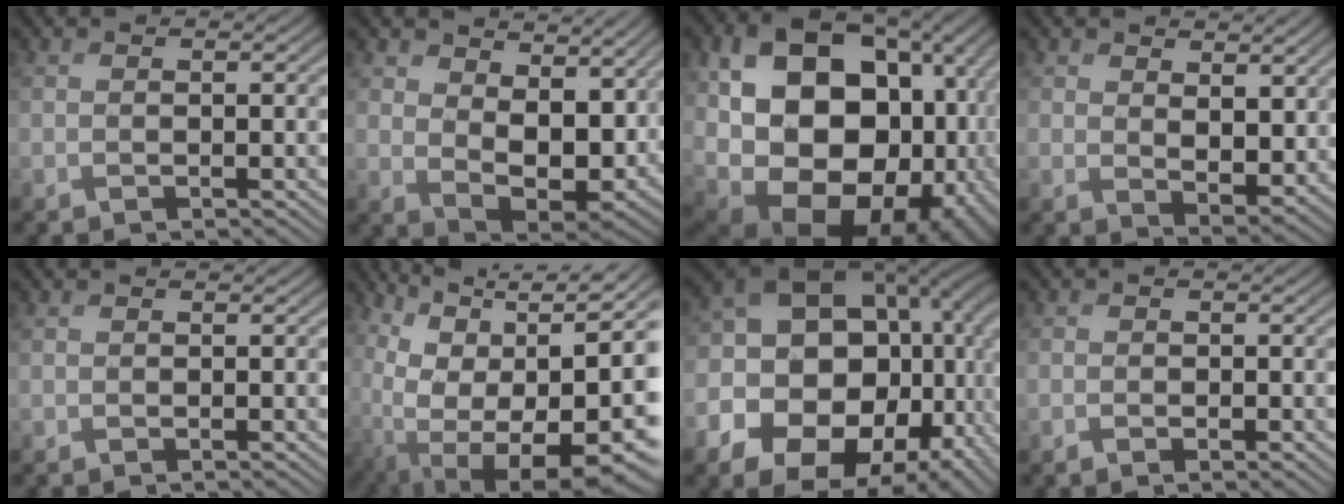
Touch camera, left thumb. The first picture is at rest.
{"total": 9.4, "force": [4.1, 5.4, 6.6], "torque": [-0.140, -0.012, 0.091]}
{"total": 22.3, "force": [-1.4, 16.0, 15.5], "torque": [-0.309, -0.047, 0.021]}
{"total": 5.0, "force": [2.7, 2.9, 3.1], "torque": [-0.069, -0.015, 0.065]}
{"total": 0.0}
{"total": 17.9, "force": [-1.3, 10.4, 14.5], "torque": [-0.219, -0.049, 0.032]}
{"total": 21.6, "force": [-3.2, 16.8, 13.2], "torque": [-0.255, -0.030, -0.027]}
{"total": 1.3, "force": [-1.0, 0.4, 0.6], "torque": [-0.011, -0.004, -0.006]}